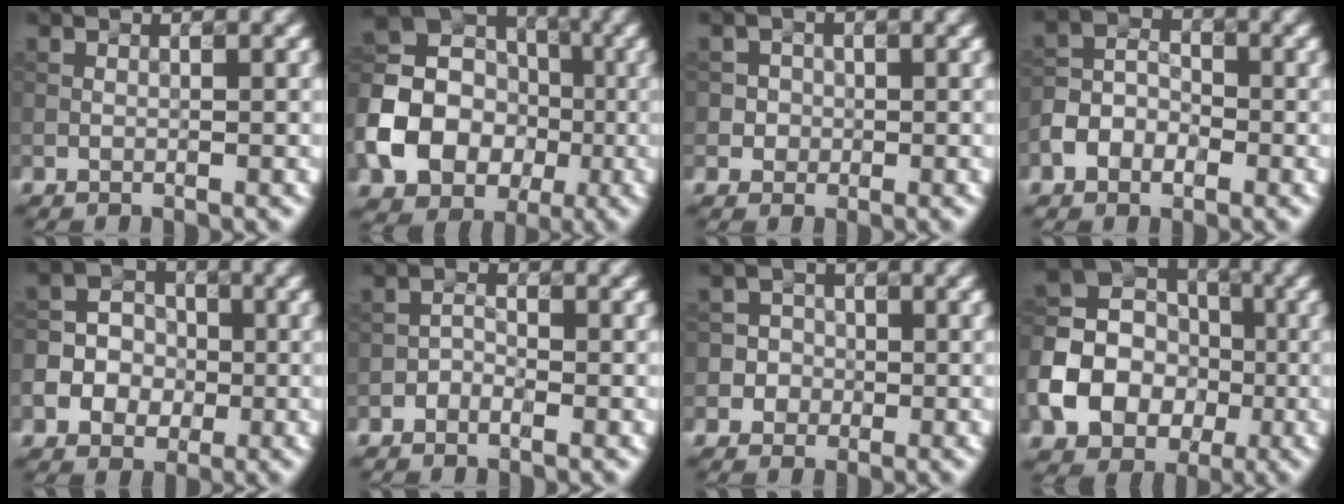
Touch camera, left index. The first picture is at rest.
{"total": 10.6, "force": [-2.7, 8.7, 5.3], "torque": [-0.121, -0.004, -0.062]}
{"total": 2.0, "force": [0.1, 2.0, 0.4], "torque": [0.010, 0.006, 0.000]}
{"total": 3.6, "force": [-1.7, 2.5, 1.9], "torque": [-0.042, 0.009, -0.036]}
{"total": 6.8, "force": [-2.2, 6.0, 2.1], "torque": [-0.035, 0.009, -0.057]}
{"total": 1.2, "force": [-0.8, 0.6, 0.7], "torque": [-0.014, 0.007, -0.017]}
{"total": 3.3, "force": [-0.9, 3.2, 0.4], "torque": [0.023, 0.018, -0.035]}
{"total": 8.8, "force": [-2.4, 7.2, 4.5], "torque": [-0.093, 0.000, -0.056]}